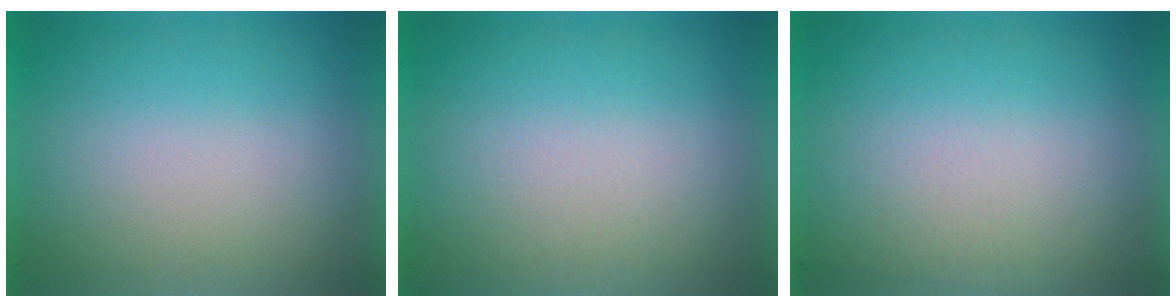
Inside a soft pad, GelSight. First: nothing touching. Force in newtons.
{"total": 2.7}
{"total": 2.9}